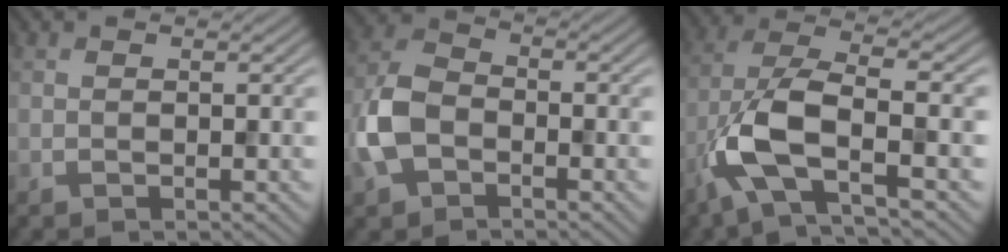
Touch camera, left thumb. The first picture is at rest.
{"total": 6.7, "force": [-2.6, 4.4, 4.4], "torque": [-0.107, 0.004, -0.063]}
{"total": 9.8, "force": [-4.1, 3.4, 8.2], "torque": [-0.177, 0.001, -0.093]}